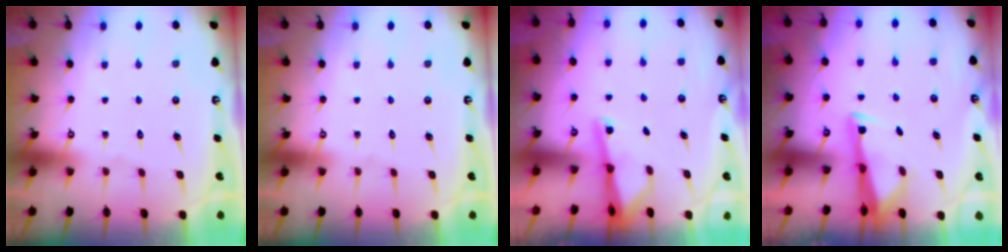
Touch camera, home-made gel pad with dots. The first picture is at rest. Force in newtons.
{"total": 0.0}
{"total": 2.9, "press": 2.8, "slide": 0.5}
{"total": 3.0, "press": 2.9, "slide": 0.8}